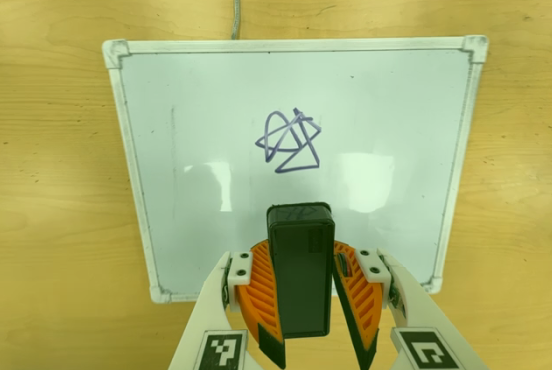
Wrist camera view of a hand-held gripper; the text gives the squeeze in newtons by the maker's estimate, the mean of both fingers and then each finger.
{"total": 9.9, "left": 10.1, "right": 9.7}